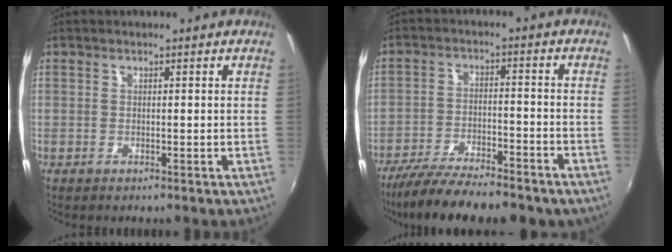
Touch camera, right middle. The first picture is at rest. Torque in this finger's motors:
{"motor_torque": [1.09, -1.05, 0.36, 0.19]}